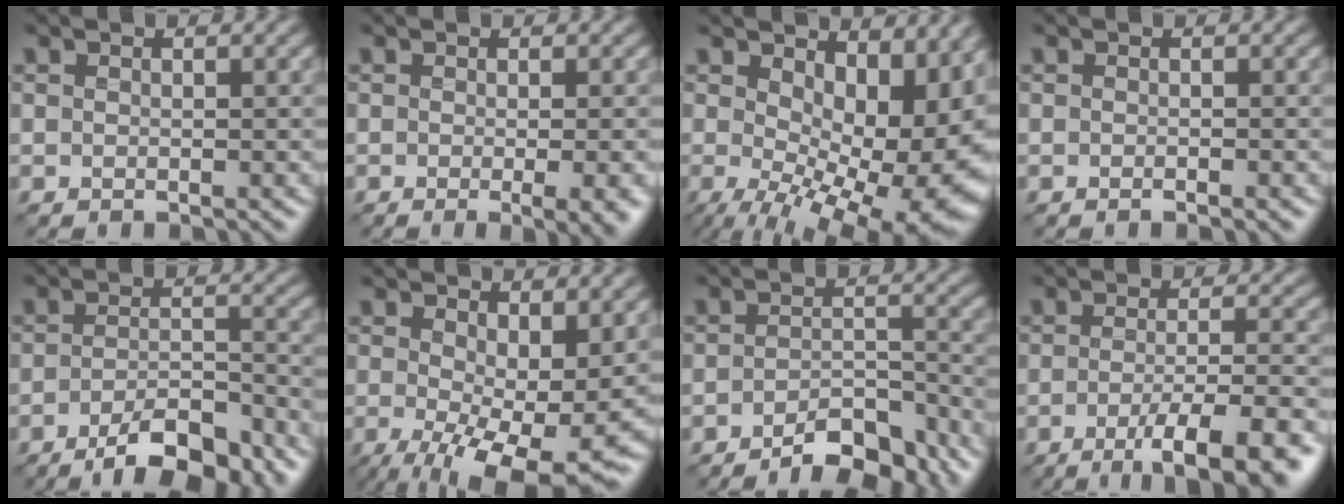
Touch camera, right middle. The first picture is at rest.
{"total": 4.5, "force": [-1.1, 1.5, 4.1], "torque": [-0.041, -0.011, -0.006]}
{"total": 16.2, "force": [0.3, 8.2, 14.0], "torque": [-0.170, -0.028, 0.035]}
{"total": 0.8, "force": [-0.5, 0.1, 0.6], "torque": [-0.008, -0.002, -0.007]}
{"total": 7.0, "force": [-4.7, 2.0, 4.8], "torque": [-0.078, 0.000, -0.077]}
{"total": 10.5, "force": [-1.7, 4.3, 9.4], "torque": [-0.153, -0.024, -0.014]}
{"total": 6.4, "force": [-4.9, 1.7, 3.7], "torque": [-0.054, 0.003, -0.074]}
{"total": 8.1, "force": [-4.2, 1.8, 6.7], "torque": [-0.088, -0.003, -0.063]}